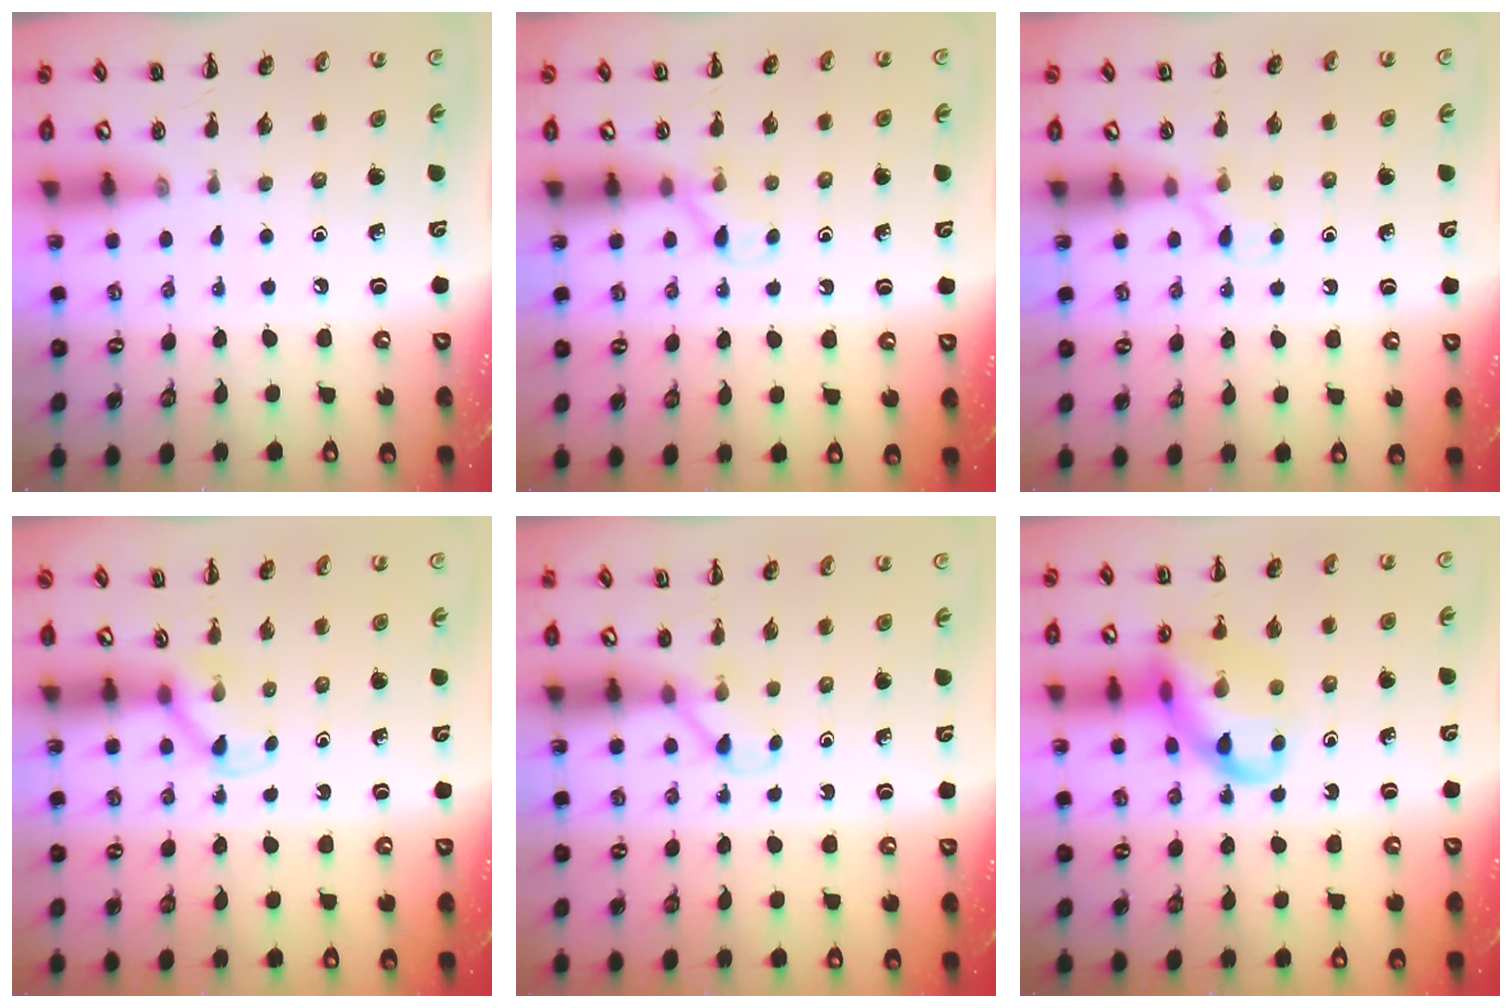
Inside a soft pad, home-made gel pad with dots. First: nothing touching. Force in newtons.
{"total": 4.9, "press": 4.6, "slide": 1.8}
{"total": 5.9, "press": 5.6, "slide": 1.9}
{"total": 3.1, "press": 2.9, "slide": 1.0}
{"total": 2.8, "press": 2.6, "slide": 1.0}
{"total": 13.8, "press": 13.6, "slide": 2.7}